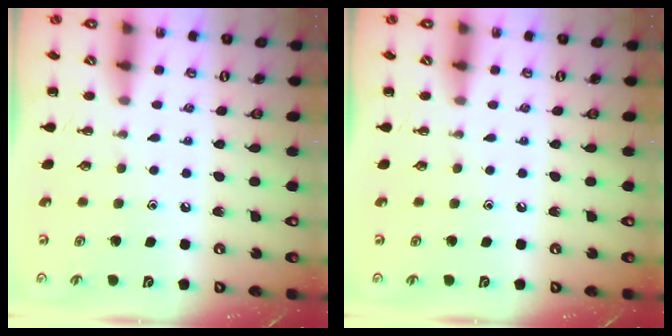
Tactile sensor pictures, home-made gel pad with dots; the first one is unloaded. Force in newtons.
{"total": 0.0}